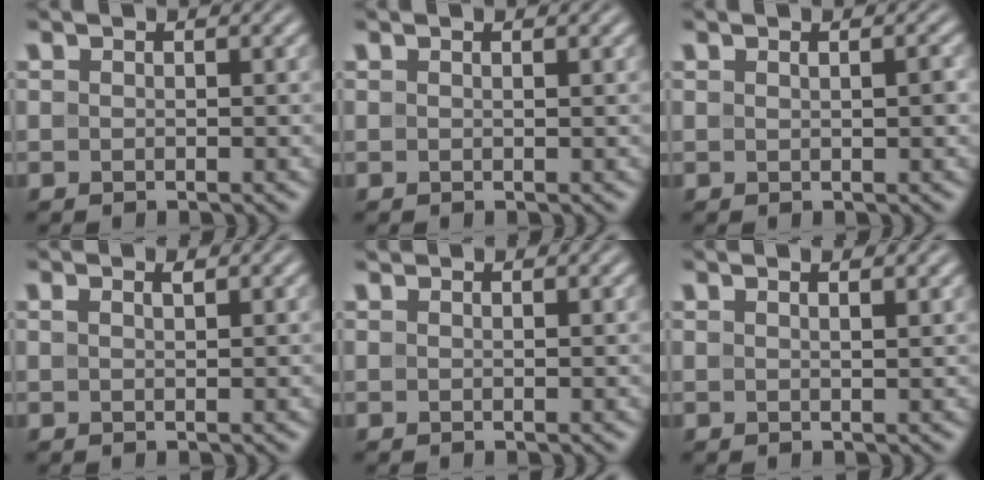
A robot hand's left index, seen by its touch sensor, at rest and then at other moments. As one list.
[{"total": 0.7, "force": [0.5, 0.2, 0.5], "torque": [-0.004, 0.003, 0.004]}, {"total": 1.2, "force": [0.3, 0.2, 1.2], "torque": [-0.018, 0.003, 0.005]}, {"total": 0.9, "force": [0.6, 0.2, 0.7], "torque": [-0.016, 0.001, 0.009]}, {"total": 0.8, "force": [0.7, 0.2, 0.4], "torque": [-0.006, -0.002, 0.005]}, {"total": 2.8, "force": [1.6, 1.1, 2.0], "torque": [-0.002, 0.007, -0.006]}]